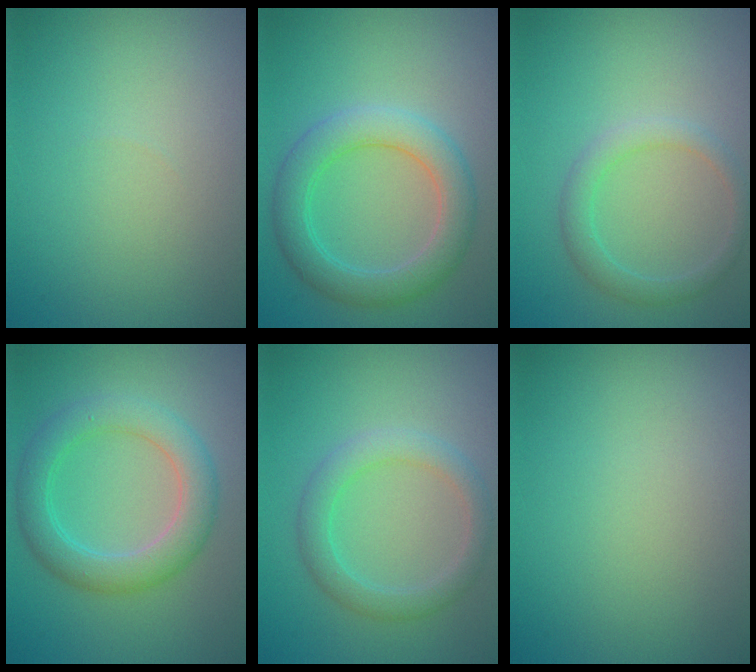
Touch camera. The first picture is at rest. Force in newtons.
{"total": 4.6, "press": 4.6, "slide": 0.1}
{"total": 2.2, "press": 2.2, "slide": 0.1}
{"total": 4.6, "press": 4.6, "slide": 0.1}
{"total": 2.9, "press": 2.9, "slide": 0.4}
{"total": 0.0}